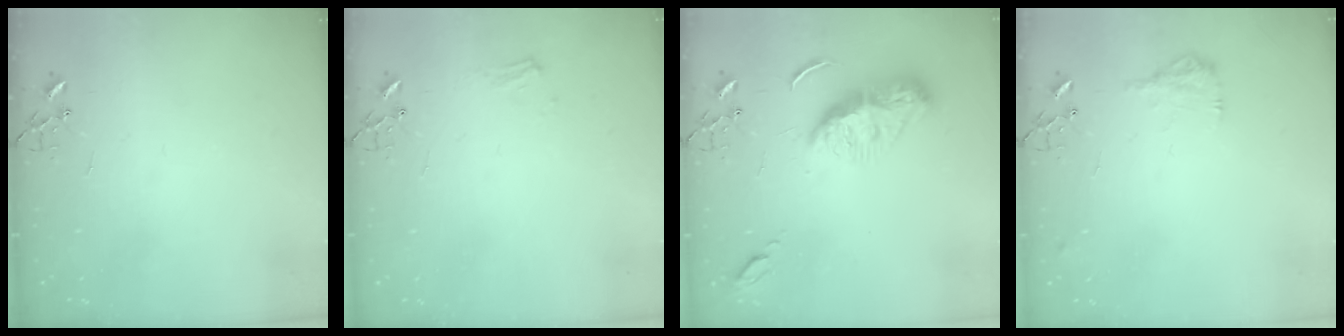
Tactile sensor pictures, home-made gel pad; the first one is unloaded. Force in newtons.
{"total": 6.7, "press": 6.7, "slide": 0.7}
{"total": 11.3, "press": 11.3, "slide": 0.3}
{"total": 9.5, "press": 9.5, "slide": 0.4}